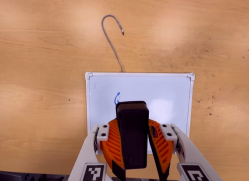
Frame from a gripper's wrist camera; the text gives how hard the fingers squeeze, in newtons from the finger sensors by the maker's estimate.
{"total": 10.4, "left": 10.1, "right": 10.6}